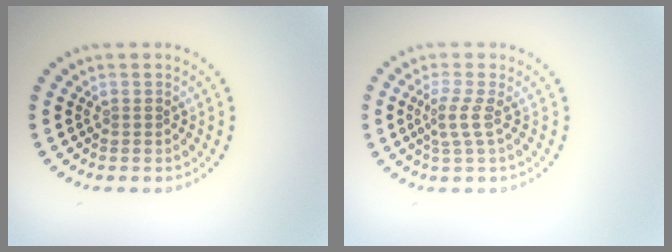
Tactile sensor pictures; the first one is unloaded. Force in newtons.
{"total": 2.1, "press": 1.5, "slide": 1.5}